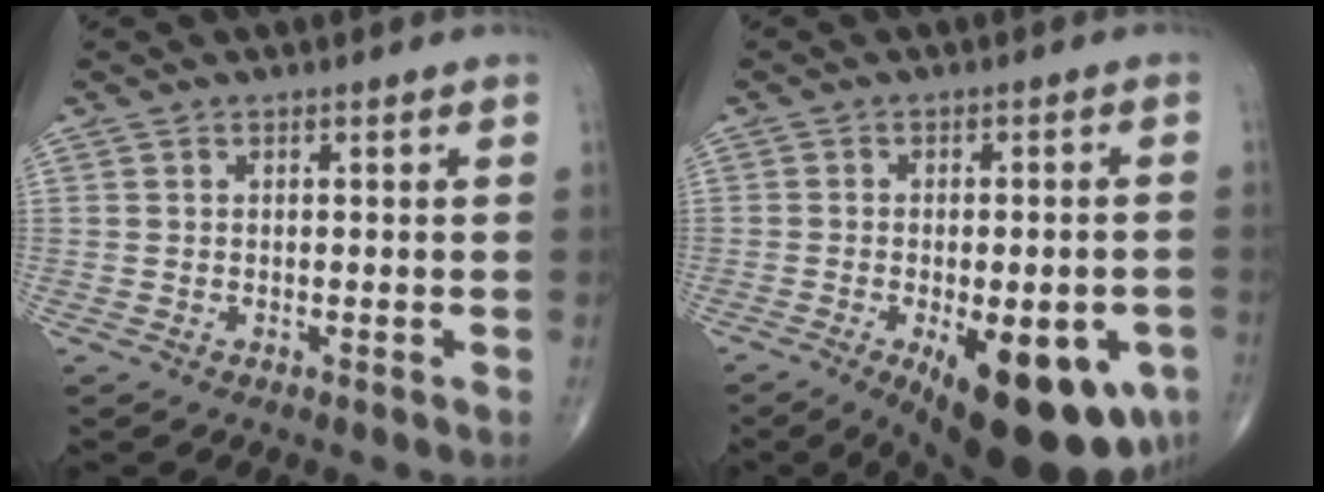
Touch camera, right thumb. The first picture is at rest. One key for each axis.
{"total": 19.8, "fx": -8.0, "fy": 7.7, "fz": 16.3, "tx": -0.172, "ty": -0.002, "tz": -0.096}